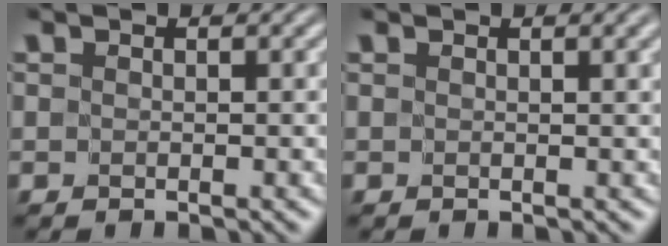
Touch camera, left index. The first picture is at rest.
{"total": 1.2, "force": [0.7, 0.1, 1.0], "torque": [-0.010, -0.002, 0.013]}